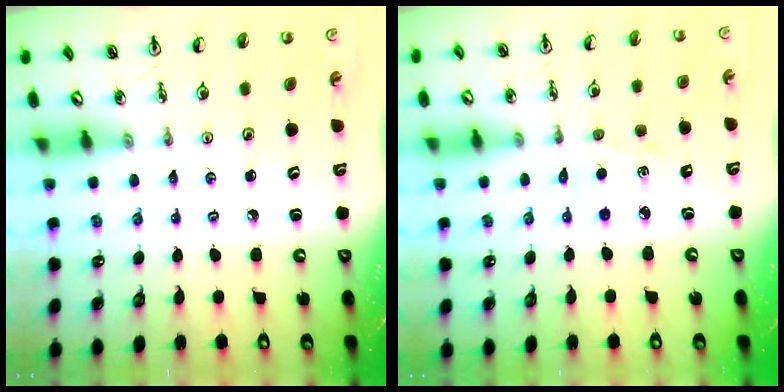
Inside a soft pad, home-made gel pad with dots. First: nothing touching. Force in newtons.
{"total": 4.1, "press": 4.1, "slide": 0.4}